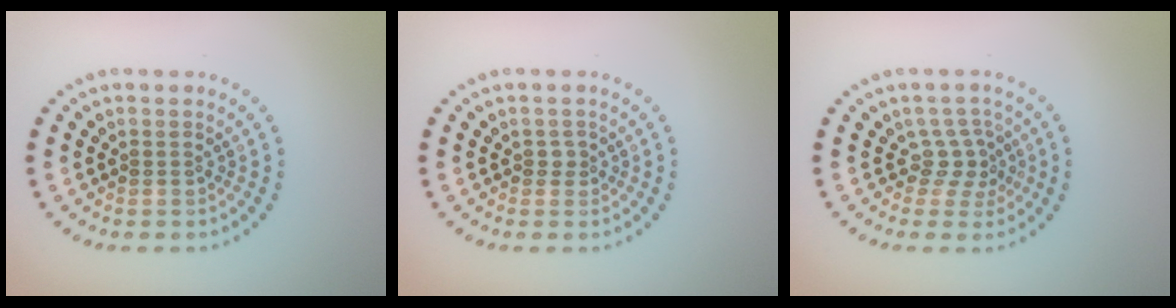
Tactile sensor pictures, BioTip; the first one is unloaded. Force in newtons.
{"total": 0.9, "press": 0.6, "slide": 0.7}
{"total": 2.2, "press": 1.5, "slide": 1.6}